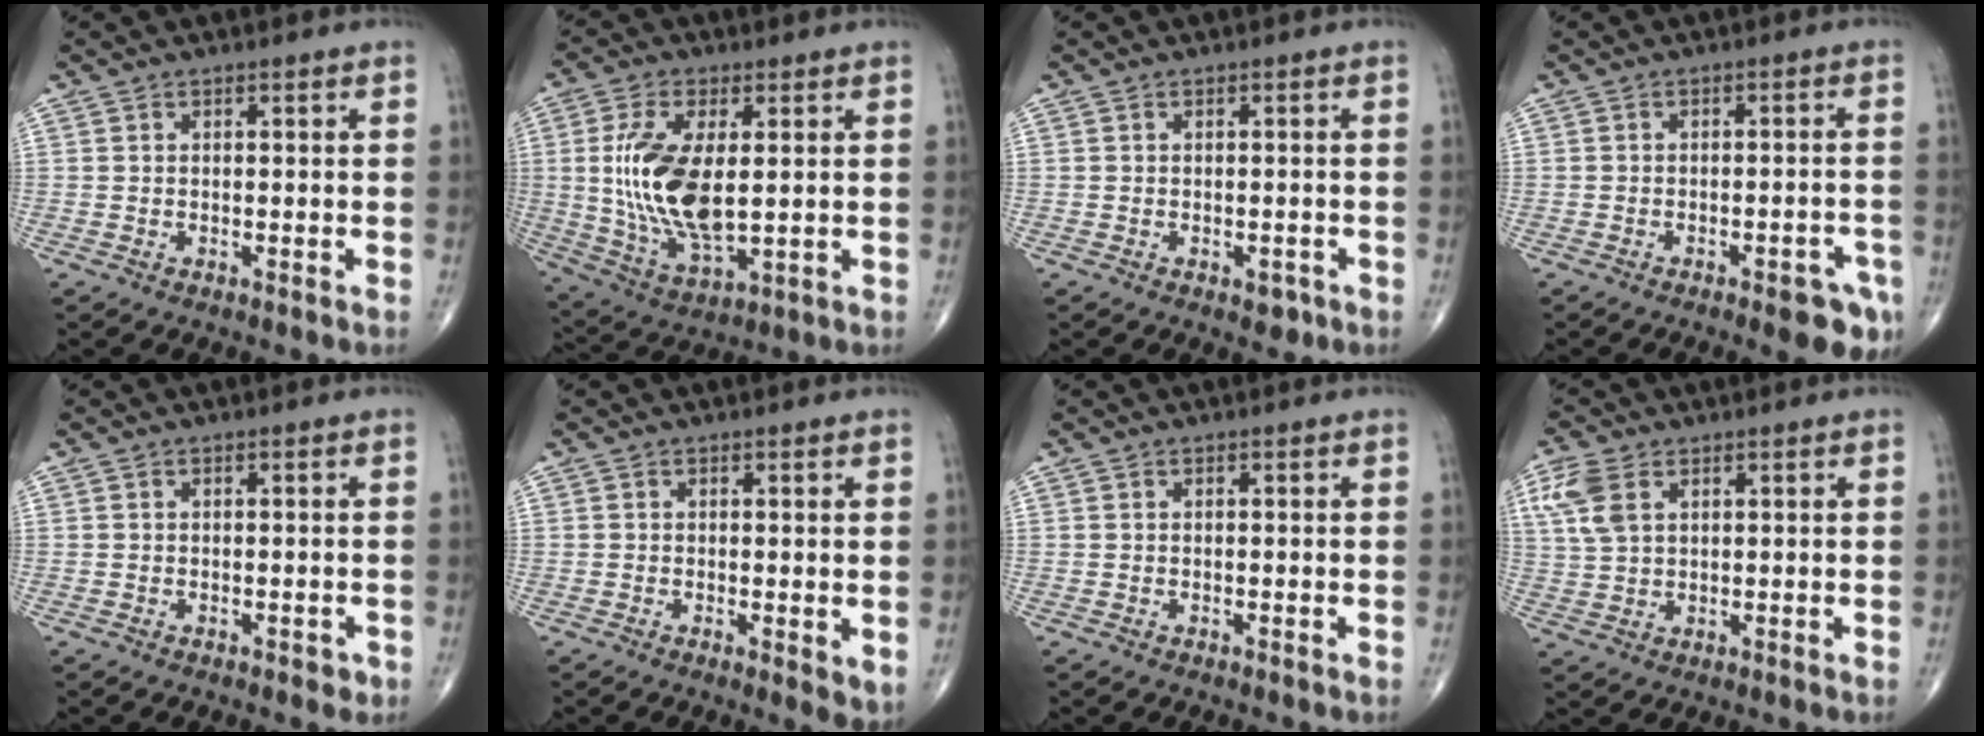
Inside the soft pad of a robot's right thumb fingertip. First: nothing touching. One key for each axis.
{"total": 15.6, "fx": 1.4, "fy": 7.3, "fz": 13.8, "tx": -0.277, "ty": -0.019, "tz": 0.038}
{"total": 2.1, "fx": -1.0, "fy": 1.3, "fz": 1.3, "tx": -0.006, "ty": 0.002, "tz": -0.010}
{"total": 7.2, "fx": -3.9, "fy": 2.4, "fz": 5.5, "tx": -0.055, "ty": 0.018, "tz": -0.044}
{"total": 1.3, "fx": -0.6, "fy": 0.9, "fz": 0.8, "tx": -0.005, "ty": 0.000, "tz": -0.007}
{"total": 3.3, "fx": -0.1, "fy": 1.2, "fz": 3.1, "tx": -0.043, "ty": -0.012, "tz": -0.004}
{"total": 0.0}
{"total": 7.0, "fx": 2.9, "fy": 4.1, "fz": 4.8, "tx": -0.114, "ty": 0.002, "tz": 0.062}